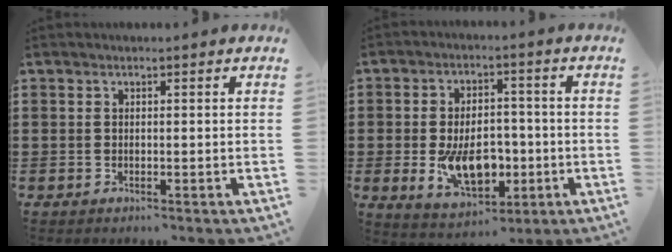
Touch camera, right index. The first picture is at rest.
{"total": 9.9, "force": [-2.4, 6.1, 7.4], "torque": [-0.119, 0.003, -0.041]}